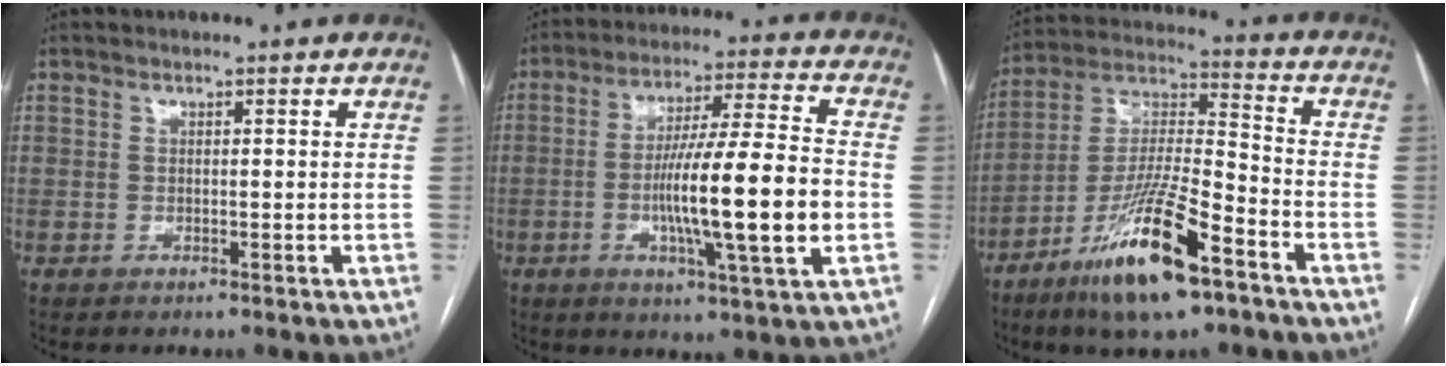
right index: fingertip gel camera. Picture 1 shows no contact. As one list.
[{"total": 16.5, "force": [-2.9, 0.3, 16.2], "torque": [-0.276, -0.003, -0.050]}, {"total": 17.0, "force": [-9.9, 2.5, 13.6], "torque": [-0.274, -0.024, -0.176]}]